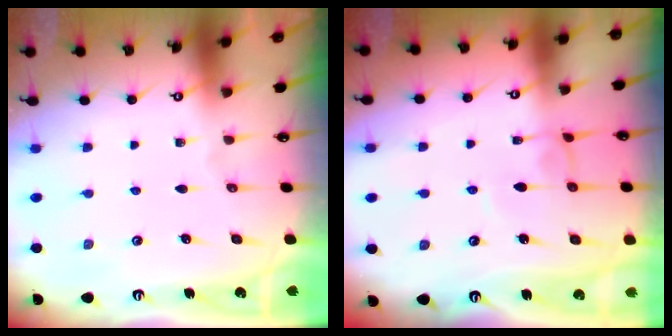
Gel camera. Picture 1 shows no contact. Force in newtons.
{"total": 2.3, "press": 2.3, "slide": 0.2}